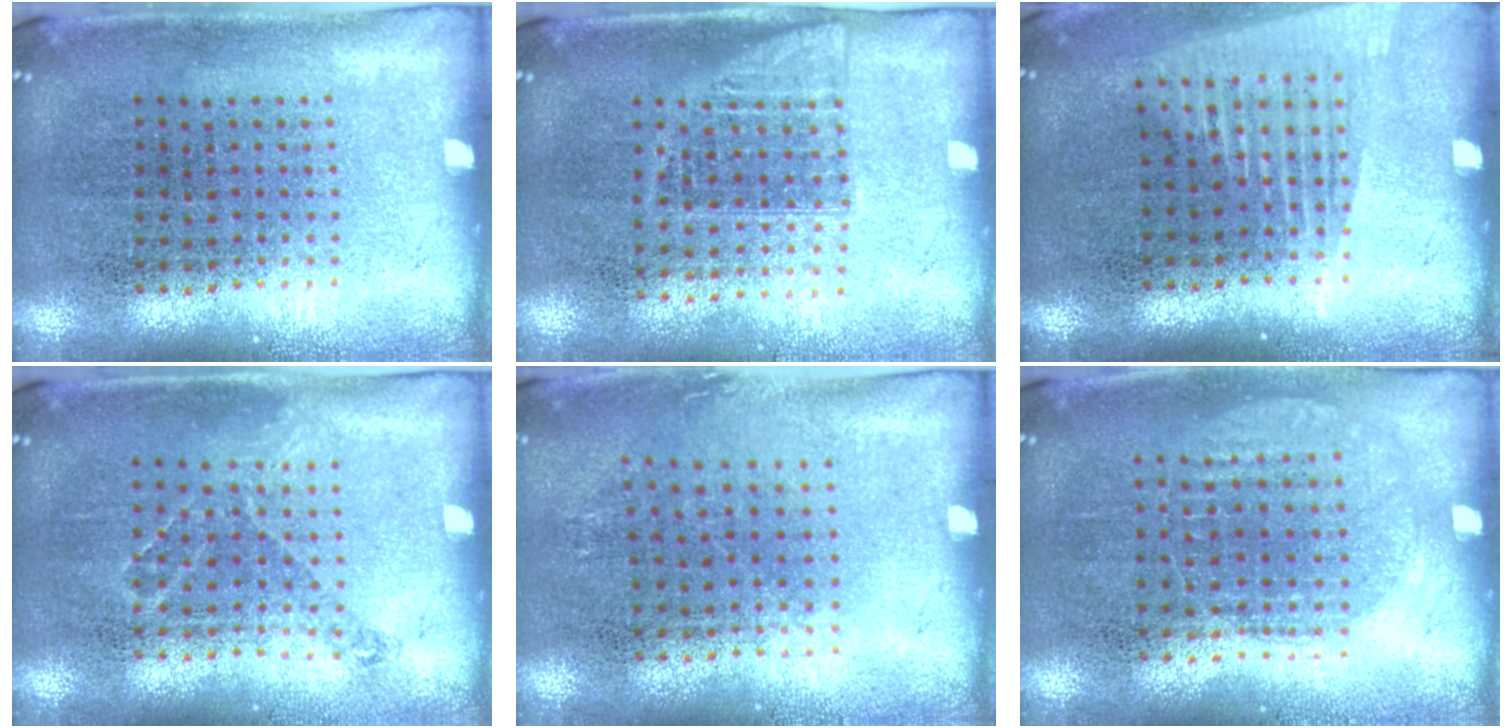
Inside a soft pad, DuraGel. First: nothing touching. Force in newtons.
{"total": 1.0, "press": 0.9, "slide": 0.6}
{"total": 1.5, "press": 1.3, "slide": 0.8}
{"total": 0.8, "press": 0.7, "slide": 0.4}
{"total": 0.8, "press": 0.6, "slide": 0.5}
{"total": 0.9, "press": 0.9, "slide": 0.3}